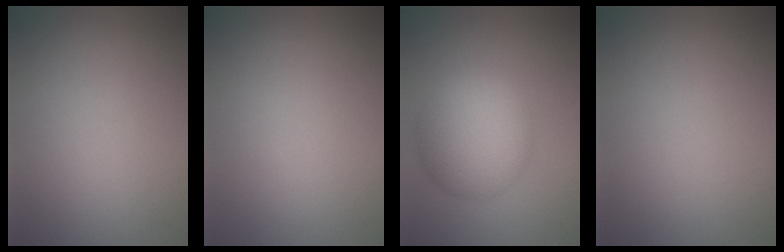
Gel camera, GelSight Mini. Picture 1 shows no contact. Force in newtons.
{"total": 0.0}
{"total": 7.2, "press": 7.2, "slide": 0.3}
{"total": 0.0}